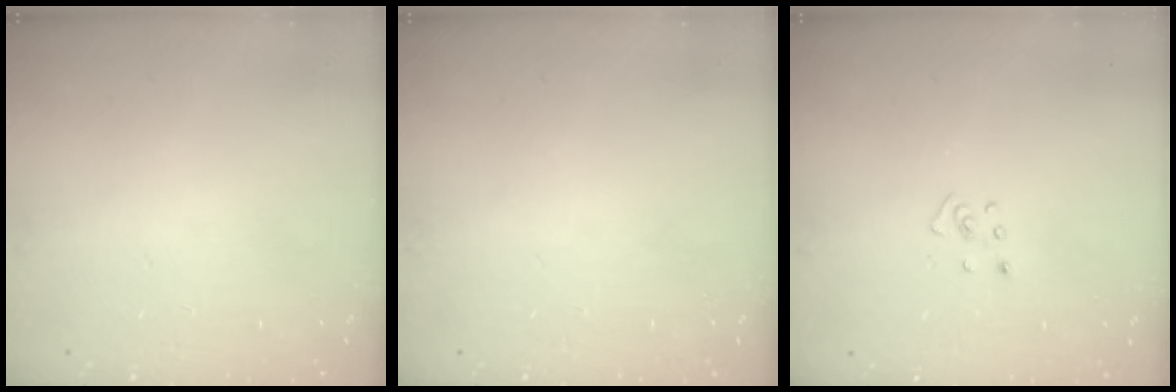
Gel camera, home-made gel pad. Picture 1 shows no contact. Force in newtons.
{"total": 0.0}
{"total": 3.6, "press": 3.6, "slide": 0.2}